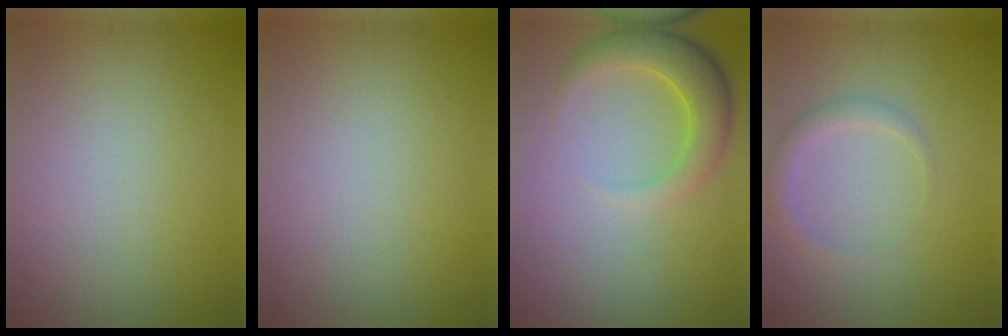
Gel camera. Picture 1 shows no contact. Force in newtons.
{"total": 0.0}
{"total": 4.2, "press": 4.2, "slide": 0.2}
{"total": 1.9, "press": 1.9, "slide": 0.2}